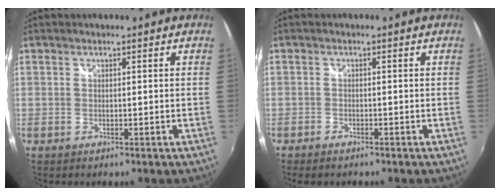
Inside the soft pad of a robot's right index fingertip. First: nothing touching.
{"total": 2.7, "force": [-2.2, 0.9, 1.2], "torque": [-0.031, -0.014, -0.041]}